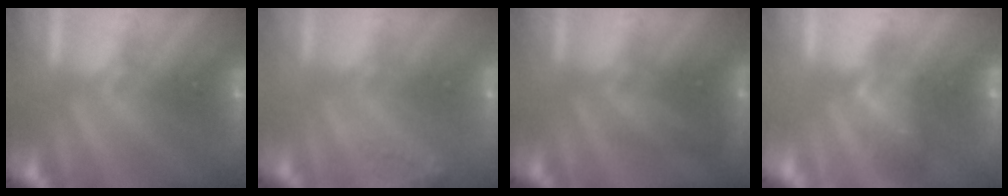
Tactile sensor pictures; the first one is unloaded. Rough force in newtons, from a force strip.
{"total": 7.0}
{"total": 2.4}
{"total": 7.8}